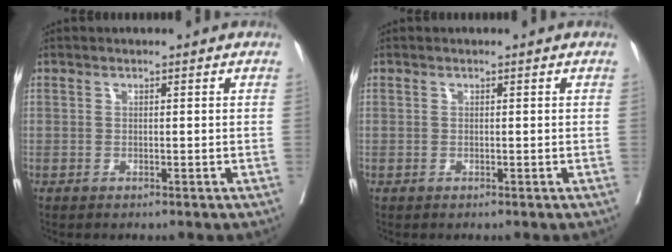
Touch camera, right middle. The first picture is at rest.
{"total": 0.0}